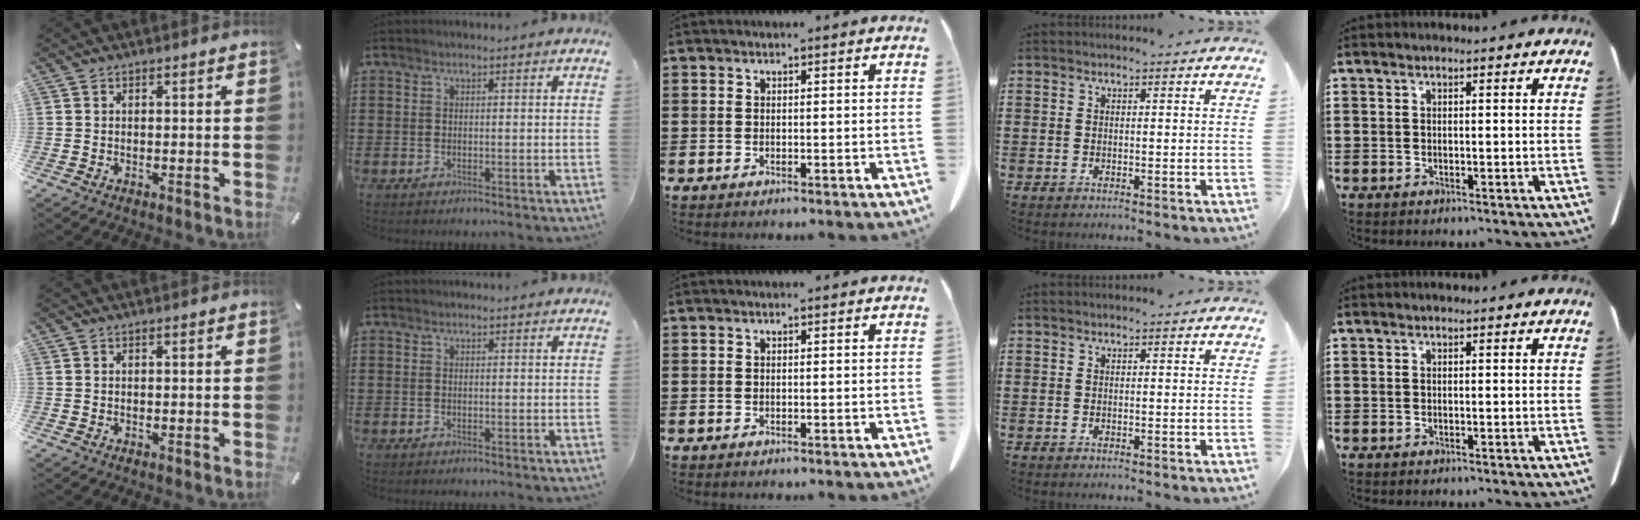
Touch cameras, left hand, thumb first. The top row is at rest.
{}